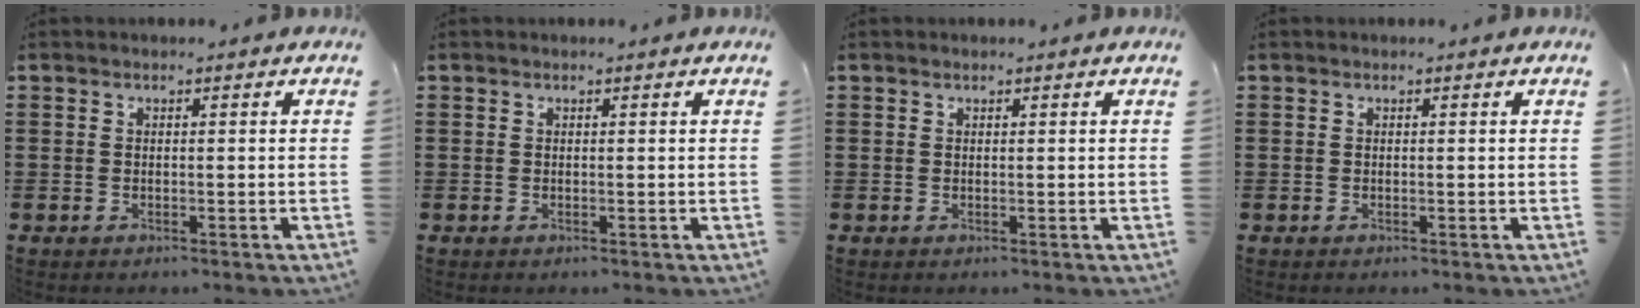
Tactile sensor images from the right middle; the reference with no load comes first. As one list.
[{"total": 0.0}, {"total": 0.0}, {"total": 0.0}]